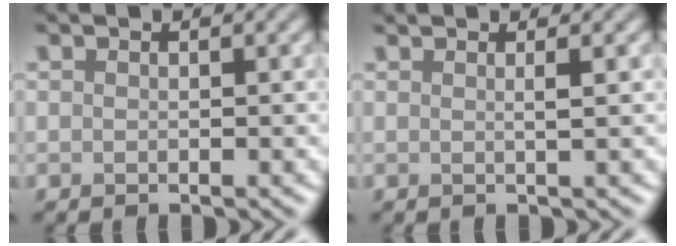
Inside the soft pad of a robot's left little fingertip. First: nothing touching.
{"total": 1.4, "force": [0.4, 0.5, 1.3], "torque": [-0.015, 0.003, -0.003]}